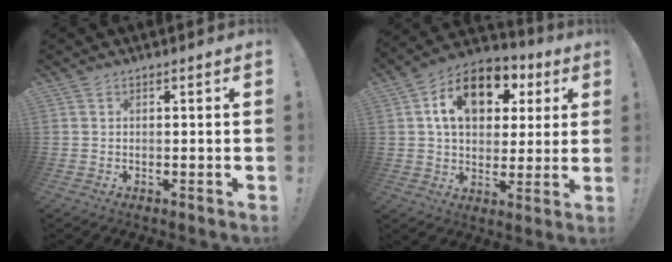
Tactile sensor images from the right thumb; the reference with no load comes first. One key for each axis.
{"total": 16.3, "fx": 6.0, "fy": 11.1, "fz": 10.3, "tx": -0.156, "ty": -0.013, "tz": 0.108}